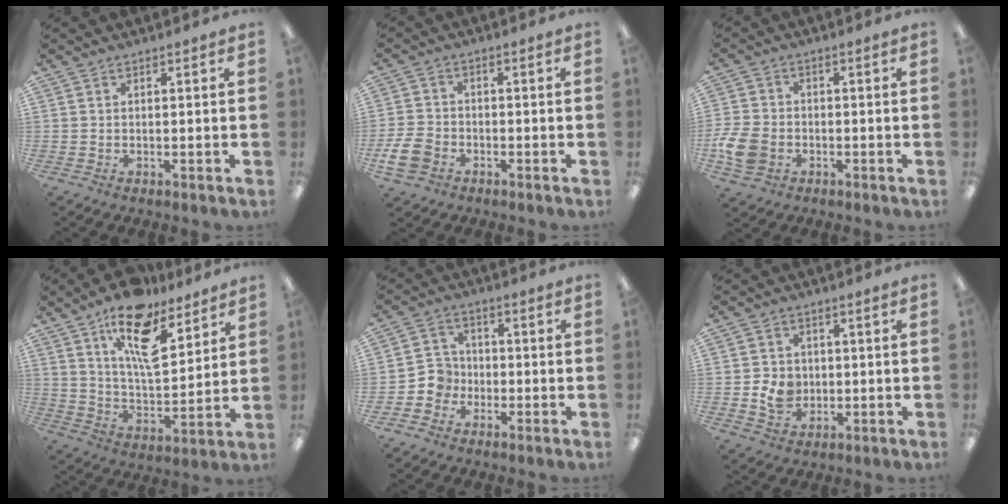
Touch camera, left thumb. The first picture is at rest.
{"total": 6.8, "force": [-3.2, 4.7, 3.7], "torque": [-0.079, 0.013, -0.058]}
{"total": 7.9, "force": [-2.7, 5.8, 4.7], "torque": [-0.111, 0.007, -0.048]}
{"total": 17.0, "force": [10.9, 7.1, 10.9], "torque": [-0.179, -0.050, 0.186]}
{"total": 5.3, "force": [-2.3, 4.6, 1.2], "torque": [-0.026, 0.022, -0.039]}
{"total": 5.7, "force": [-0.7, 4.9, 2.8], "torque": [-0.043, 0.000, -0.011]}